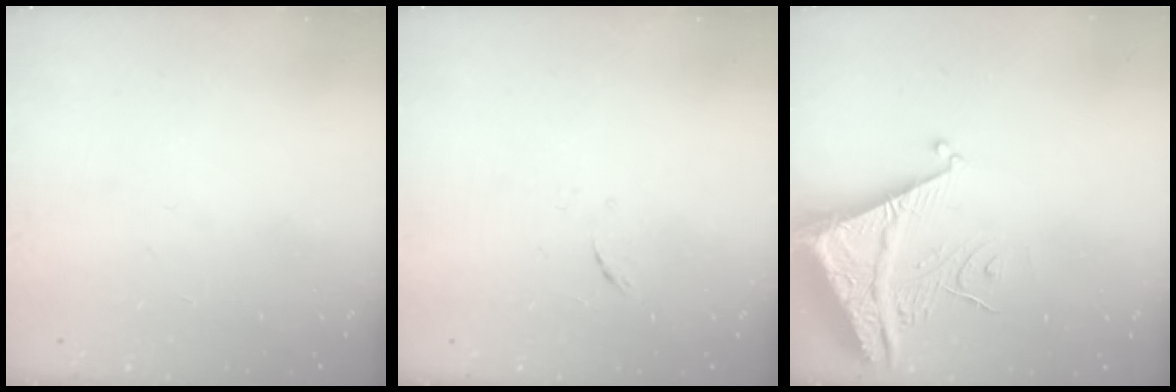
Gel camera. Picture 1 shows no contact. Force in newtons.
{"total": 4.8, "press": 4.6, "slide": 1.3}
{"total": 8.3, "press": 8.2, "slide": 1.0}